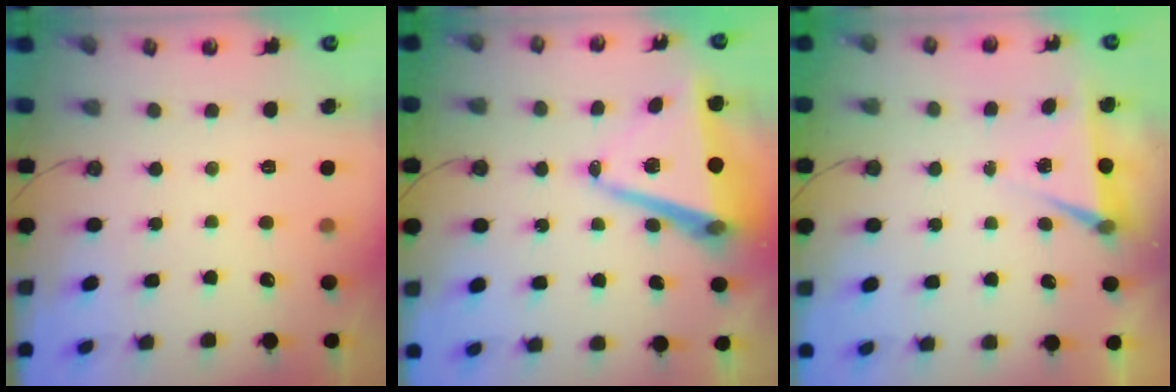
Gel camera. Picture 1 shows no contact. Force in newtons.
{"total": 13.3, "press": 12.9, "slide": 3.2}
{"total": 5.6, "press": 3.2, "slide": 4.6}